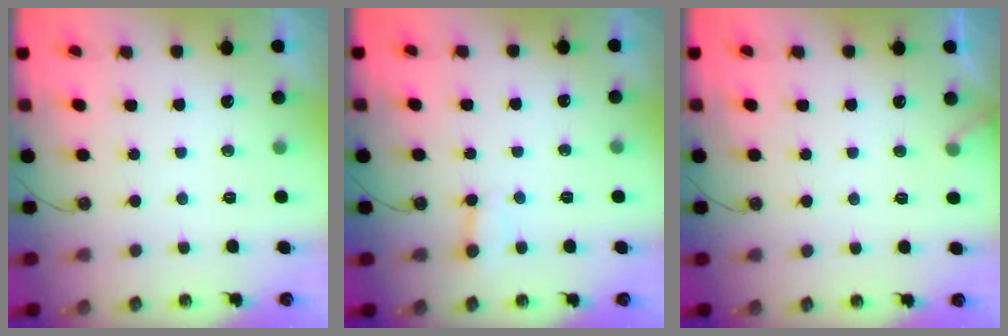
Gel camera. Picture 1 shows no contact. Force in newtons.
{"total": 3.0, "press": 3.0, "slide": 0.3}
{"total": 4.6, "press": 4.6, "slide": 0.4}